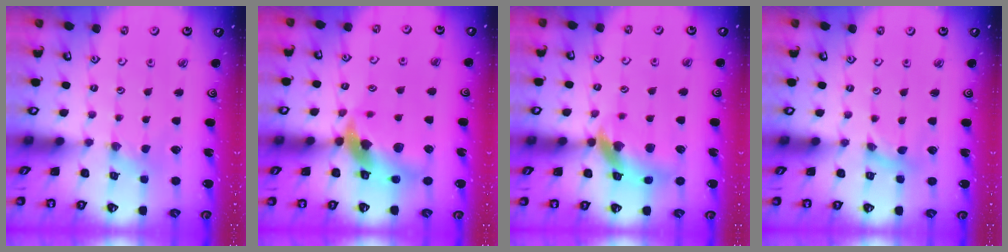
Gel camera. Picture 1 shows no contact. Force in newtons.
{"total": 13.7, "press": 13.6, "slide": 2.1}
{"total": 13.2, "press": 13.1, "slide": 1.6}
{"total": 0.0}